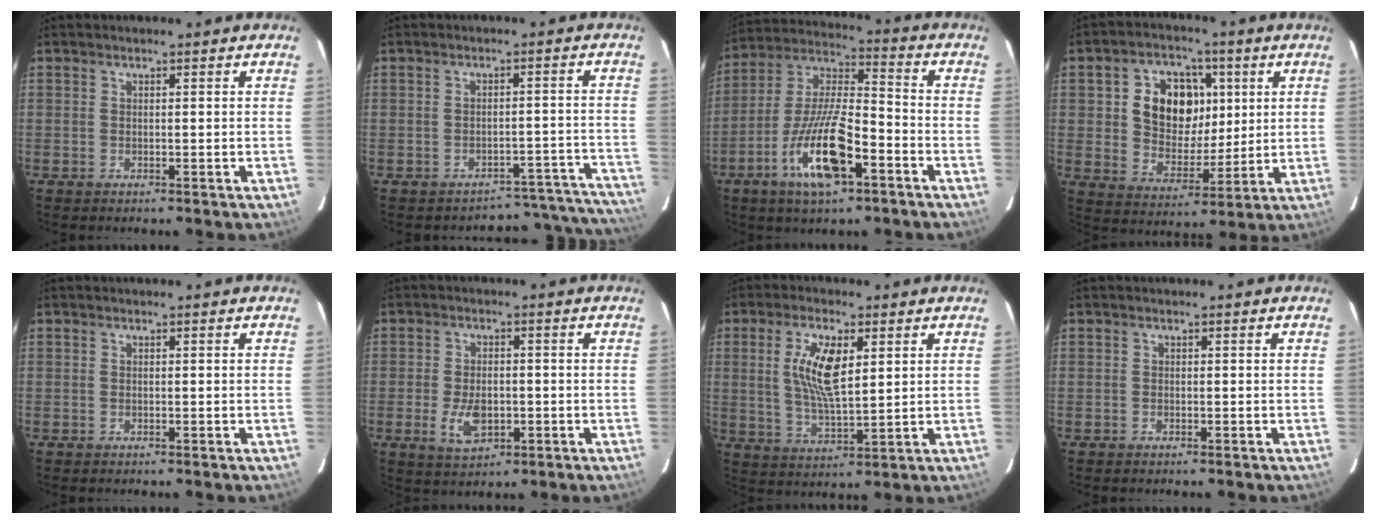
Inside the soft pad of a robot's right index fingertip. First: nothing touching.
{"total": 13.7, "force": [-13.2, 3.6, 0.4], "torque": [0.031, 0.059, -0.154]}
{"total": 15.7, "force": [-7.5, 4.7, 12.9], "torque": [-0.269, -0.011, -0.142]}
{"total": 13.2, "force": [3.2, 10.0, 8.0], "torque": [-0.164, 0.022, 0.065]}
{"total": 0.0}
{"total": 6.6, "force": [-1.9, 4.0, 5.0], "torque": [-0.102, -0.009, -0.025]}
{"total": 9.6, "force": [2.7, 3.4, 8.6], "torque": [-0.167, 0.002, 0.054]}
{"total": 0.0}